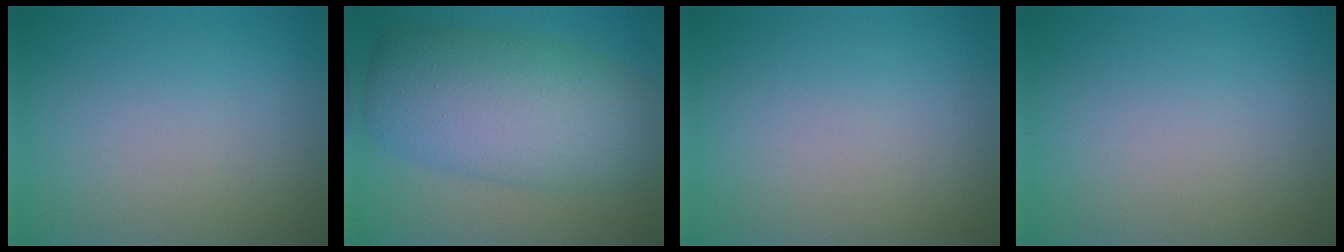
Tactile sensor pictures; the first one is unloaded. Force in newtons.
{"total": 9.6, "press": 9.6, "slide": 0.2}
{"total": 0.0}
{"total": 0.0}